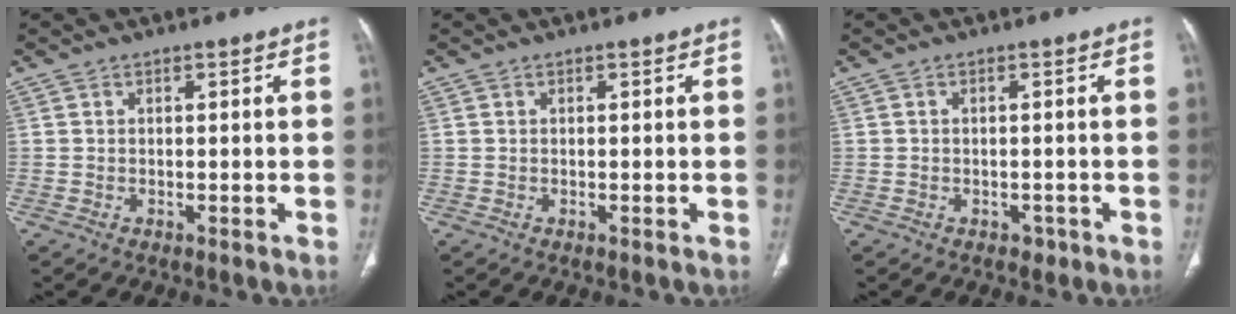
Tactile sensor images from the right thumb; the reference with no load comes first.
{"total": 0.0}
{"total": 1.4, "force": [-0.8, 1.1, 0.4], "torque": [-0.001, 0.004, -0.008]}